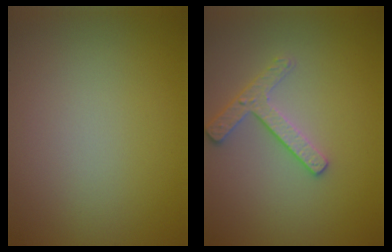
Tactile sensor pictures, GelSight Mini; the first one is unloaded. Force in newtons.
{"total": 2.5, "press": 2.4, "slide": 0.7}